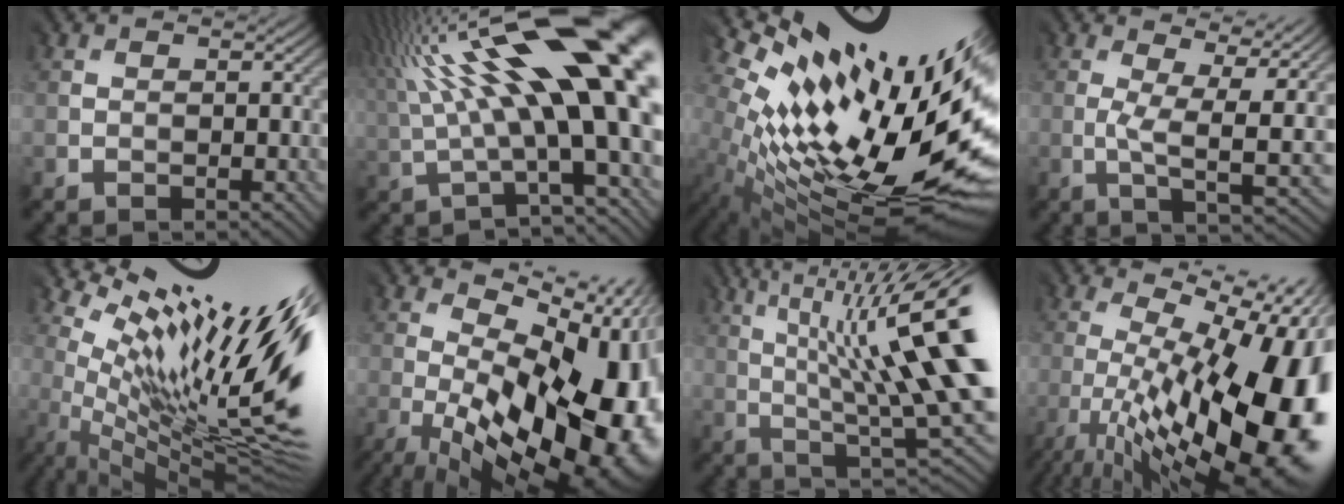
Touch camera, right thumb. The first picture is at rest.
{"total": 20.3, "force": [5.5, 5.6, 18.7], "torque": [-0.304, 0.011, 0.107]}
{"total": 17.9, "force": [3.3, 6.8, 16.3], "torque": [-0.277, -0.046, 0.071]}
{"total": 6.2, "force": [1.5, 1.3, 5.8], "torque": [-0.112, -0.004, 0.021]}
{"total": 17.9, "force": [5.7, 4.7, 16.4], "torque": [-0.259, -0.005, 0.114]}
{"total": 20.1, "force": [-3.2, 10.0, 17.1], "torque": [-0.233, -0.031, -0.023]}
{"total": 16.3, "force": [4.4, 3.1, 15.4], "torque": [-0.258, 0.016, 0.089]}
{"total": 19.6, "force": [-4.5, 7.3, 17.6], "torque": [-0.257, -0.016, -0.080]}